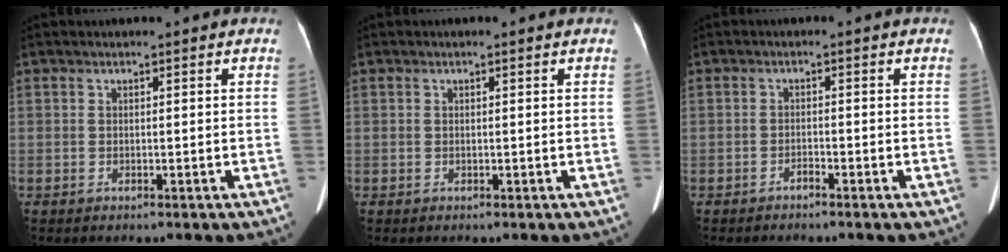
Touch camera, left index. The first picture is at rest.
{"total": 0.0}
{"total": 1.1, "force": [-1.1, 0.1, 0.4], "torque": [-0.009, 0.000, -0.020]}